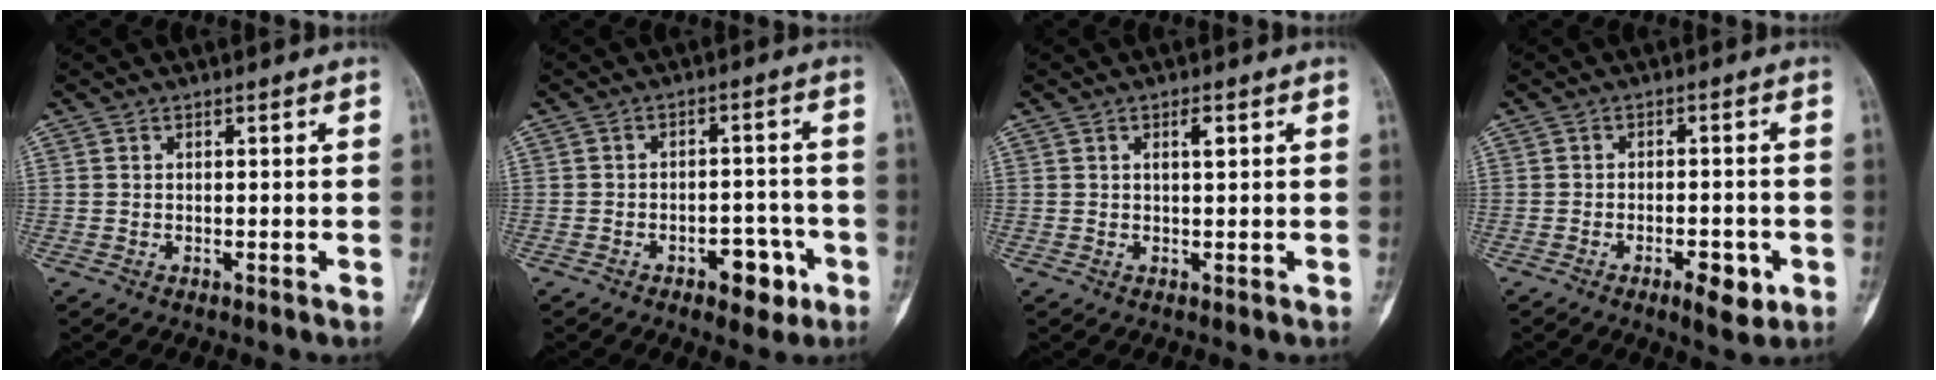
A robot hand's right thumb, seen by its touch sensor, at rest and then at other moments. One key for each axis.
{"total": 6.8, "fx": -3.5, "fy": 3.8, "fz": 4.5, "tx": -0.035, "ty": 0.031, "tz": -0.045}
{"total": 1.9, "fx": 0.7, "fy": 0.5, "fz": 1.7, "tx": -0.025, "ty": 0.001, "tz": 0.011}
{"total": 5.7, "fx": -2.6, "fy": 2.2, "fz": 4.6, "tx": -0.057, "ty": 0.008, "tz": -0.033}